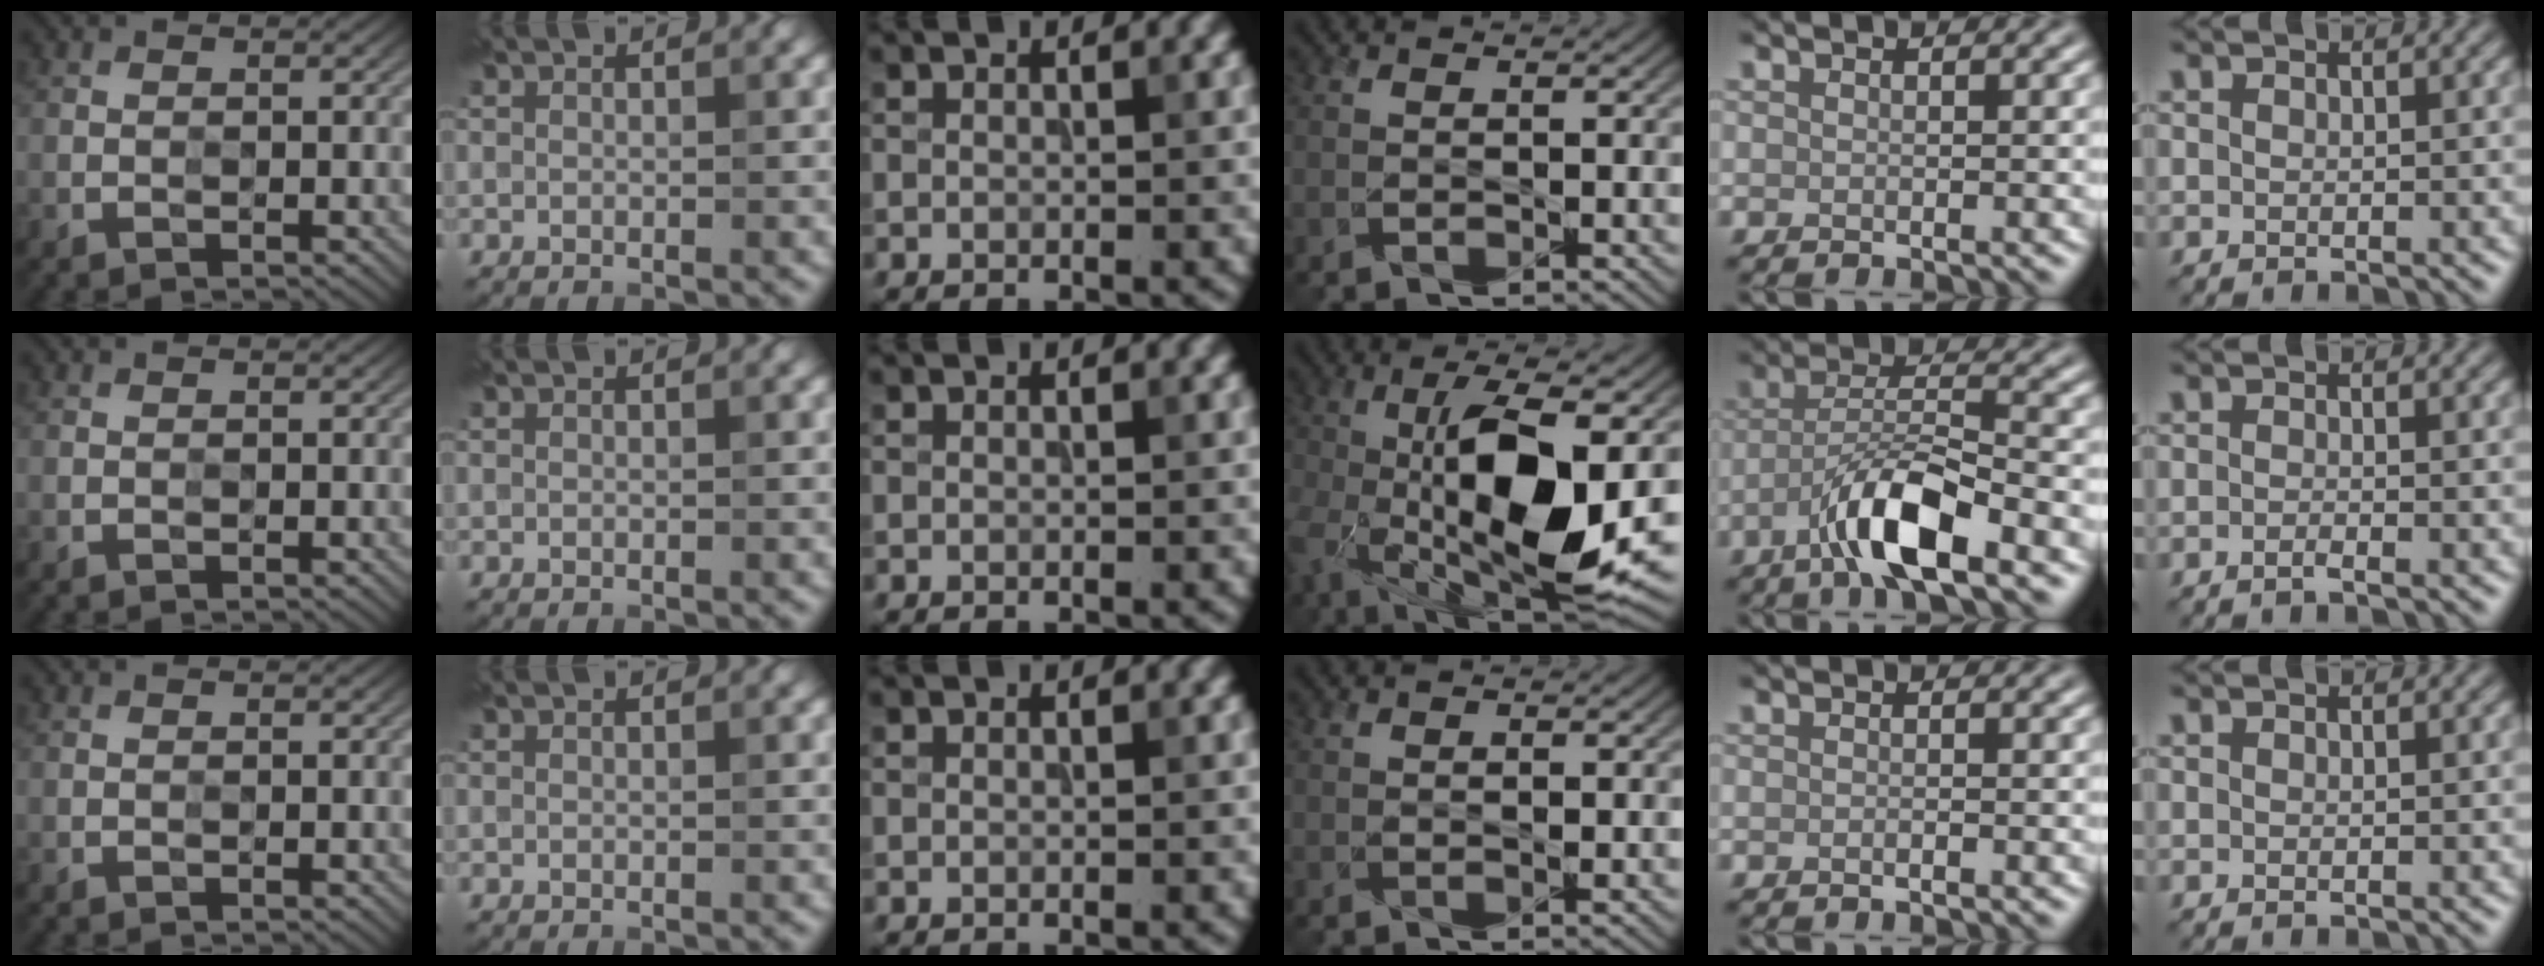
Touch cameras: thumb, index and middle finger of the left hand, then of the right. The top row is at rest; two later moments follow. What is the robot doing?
{"motion": "press", "object": "stopwatch"}